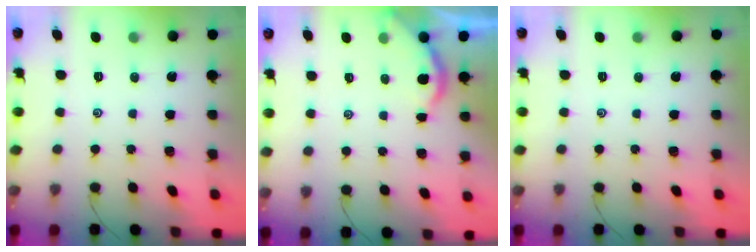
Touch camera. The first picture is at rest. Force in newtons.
{"total": 2.3, "press": 2.2, "slide": 0.3}
{"total": 0.0}